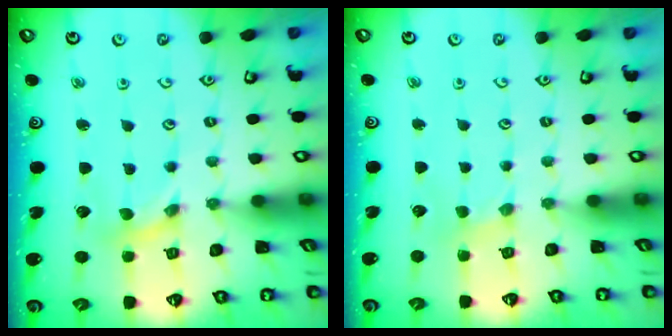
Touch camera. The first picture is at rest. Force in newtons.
{"total": 1.5, "press": 1.5, "slide": 0.3}